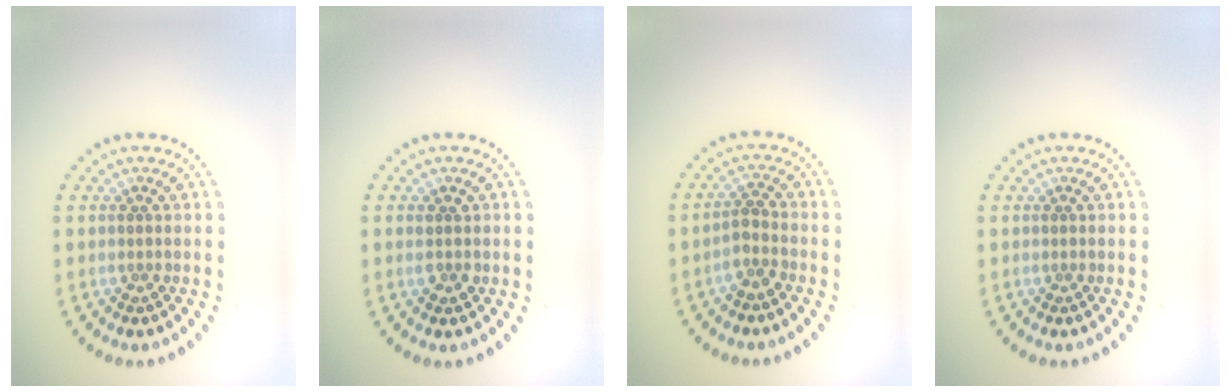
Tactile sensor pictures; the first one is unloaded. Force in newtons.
{"total": 1.4, "press": 1.4, "slide": 0.3}
{"total": 1.9, "press": 1.5, "slide": 1.1}
{"total": 0.0}